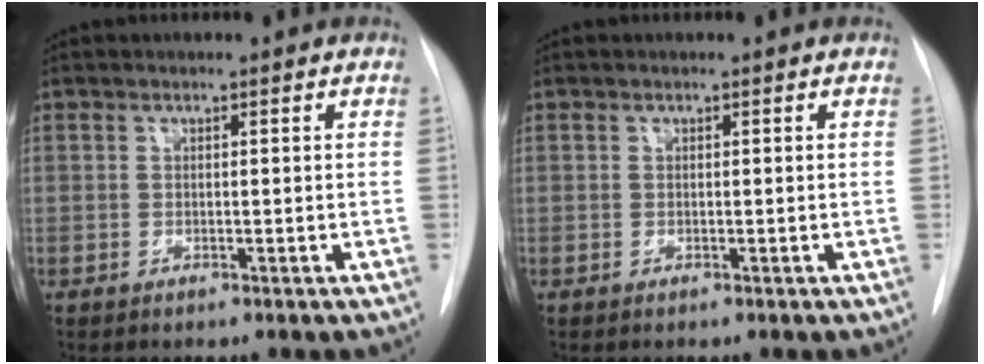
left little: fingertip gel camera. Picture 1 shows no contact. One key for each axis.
{"total": 0.0}